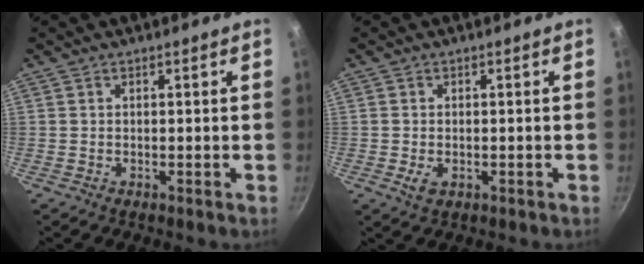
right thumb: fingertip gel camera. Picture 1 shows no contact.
{"total": 2.6, "force": [-0.7, 1.7, 1.8], "torque": [-0.032, -0.005, -0.010]}